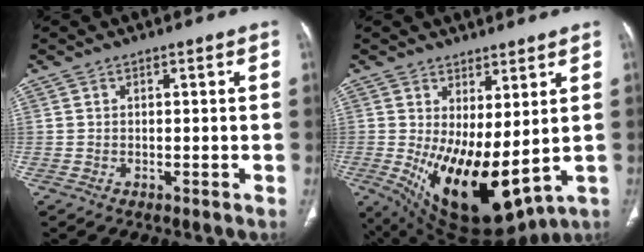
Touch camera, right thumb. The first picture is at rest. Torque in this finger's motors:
{"motor_torque": [2.51, 2.50, 1.93, -0.30, 0.59]}